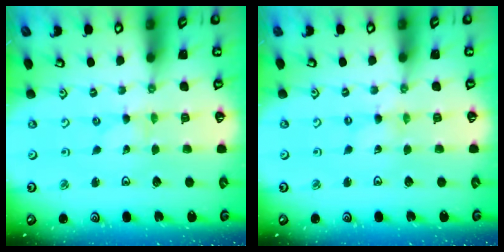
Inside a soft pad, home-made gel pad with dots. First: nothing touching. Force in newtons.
{"total": 0.0}